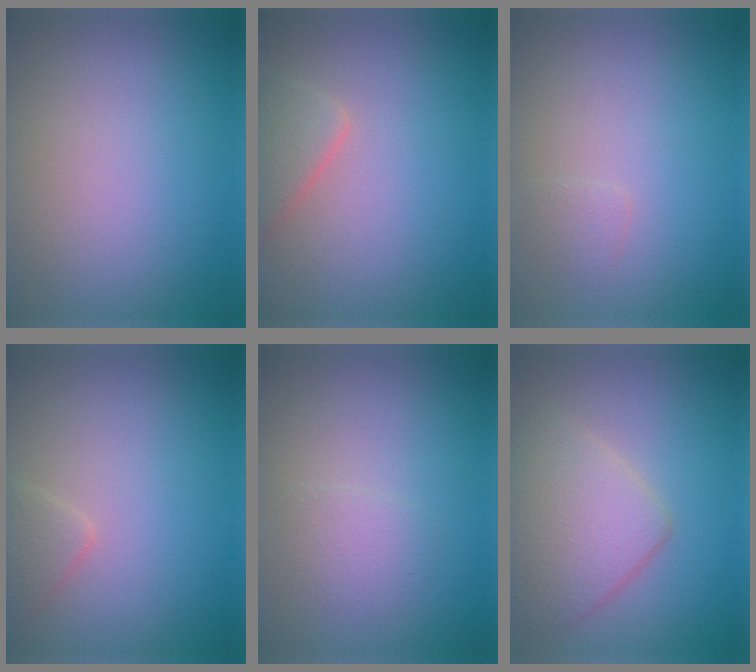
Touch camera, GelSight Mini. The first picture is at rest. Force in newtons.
{"total": 2.4, "press": 2.4, "slide": 0.2}
{"total": 0.8, "press": 0.8, "slide": 0.1}
{"total": 1.3, "press": 1.3, "slide": 0.1}
{"total": 1.6, "press": 1.6, "slide": 0.1}
{"total": 4.8, "press": 4.8, "slide": 0.3}